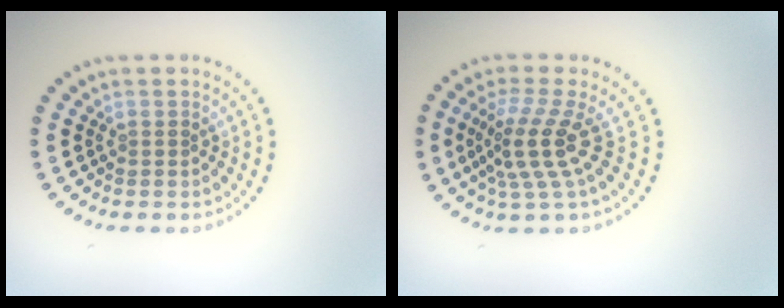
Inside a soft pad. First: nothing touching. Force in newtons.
{"total": 4.1, "press": 2.8, "slide": 3.0}